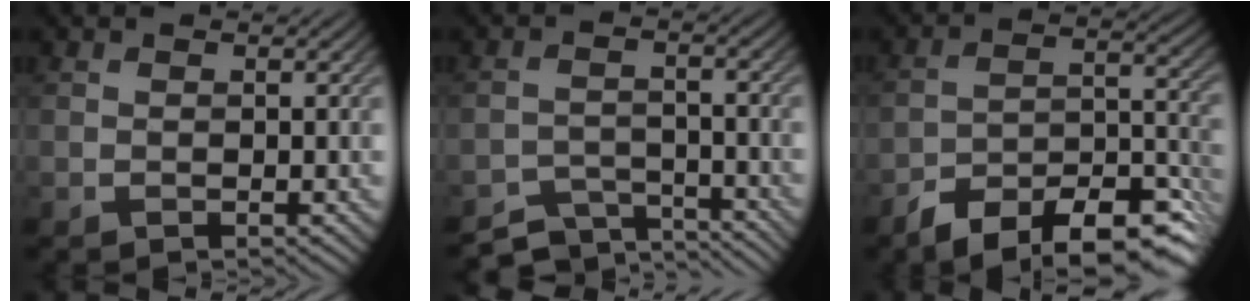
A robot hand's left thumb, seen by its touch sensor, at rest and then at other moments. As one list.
[{"total": 6.1, "force": [-5.6, 1.8, 1.7], "torque": [-0.033, -0.005, -0.087]}, {"total": 12.0, "force": [-9.0, 3.9, 6.8], "torque": [-0.103, -0.004, -0.158]}]